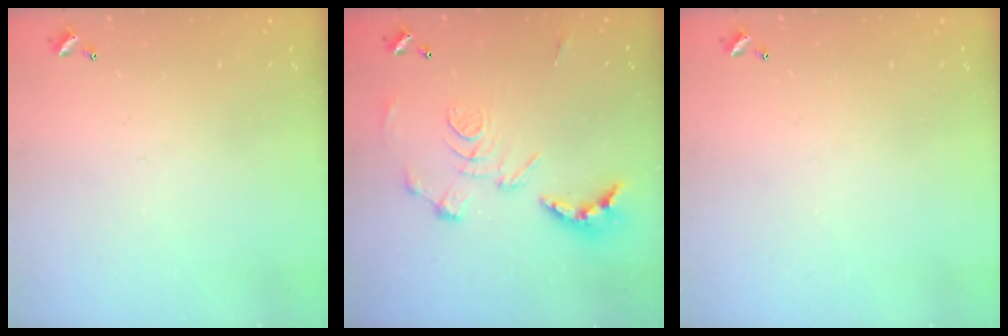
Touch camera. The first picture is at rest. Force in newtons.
{"total": 2.9, "press": 2.3, "slide": 1.7}
{"total": 0.0}